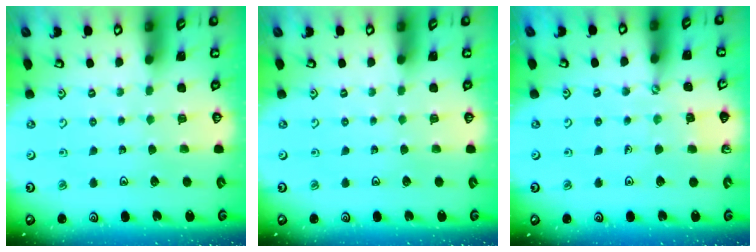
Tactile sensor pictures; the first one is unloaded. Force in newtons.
{"total": 0.0}
{"total": 4.2, "press": 4.2, "slide": 0.3}